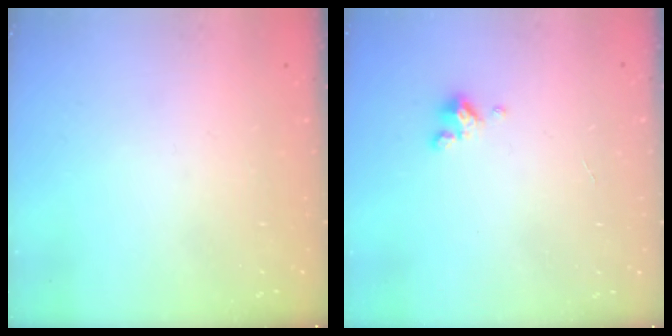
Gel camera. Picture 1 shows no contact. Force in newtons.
{"total": 2.5, "press": 2.5, "slide": 0.3}